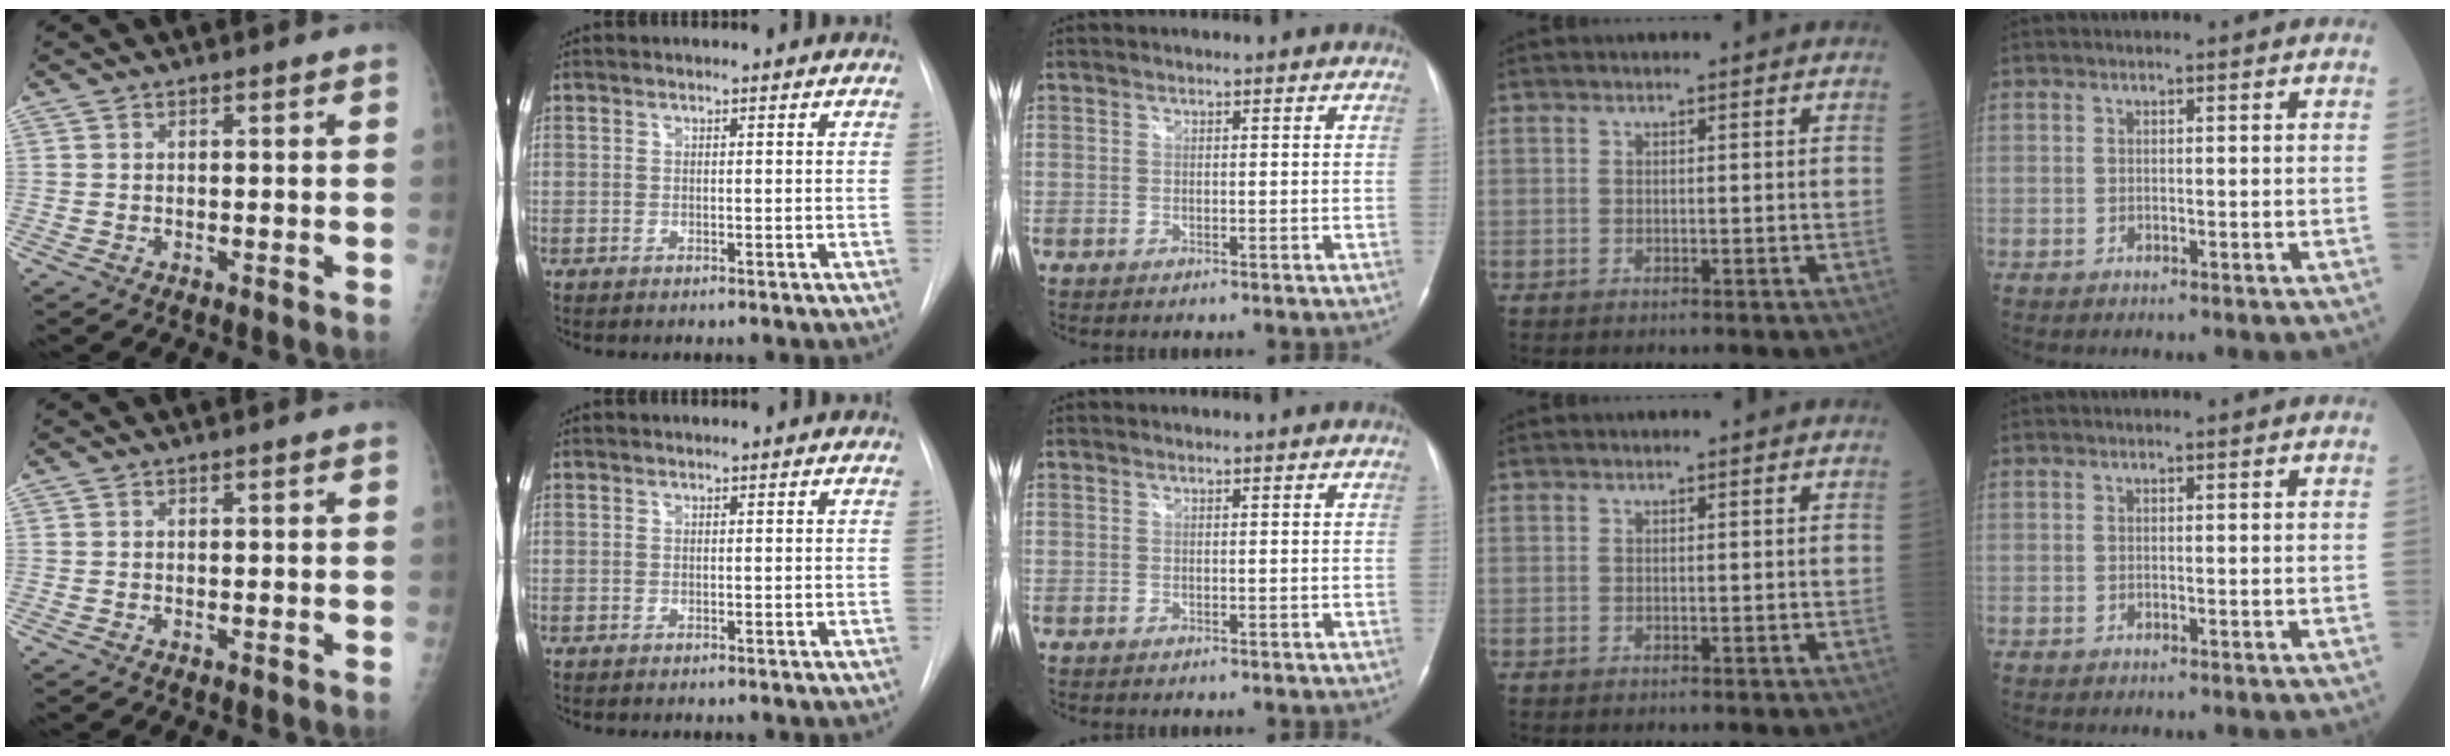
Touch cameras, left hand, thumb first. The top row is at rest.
{}